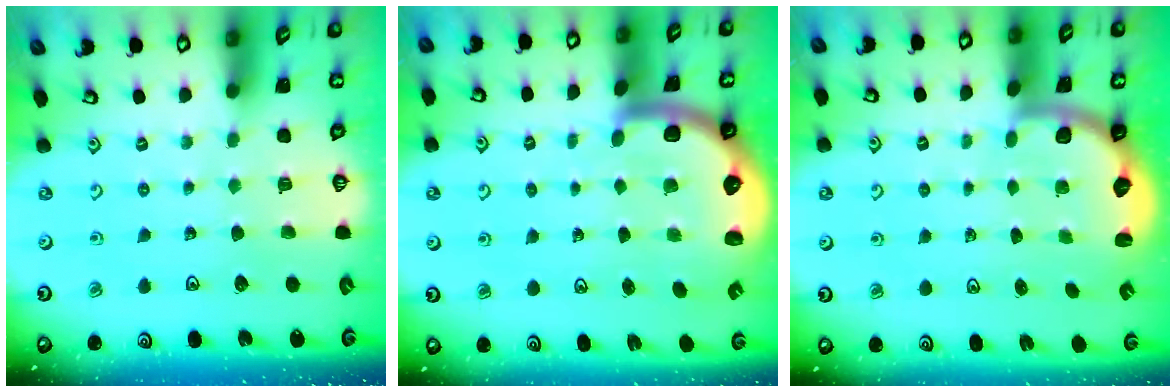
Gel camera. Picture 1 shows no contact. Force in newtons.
{"total": 5.4, "press": 5.1, "slide": 1.7}
{"total": 2.5, "press": 2.2, "slide": 1.3}